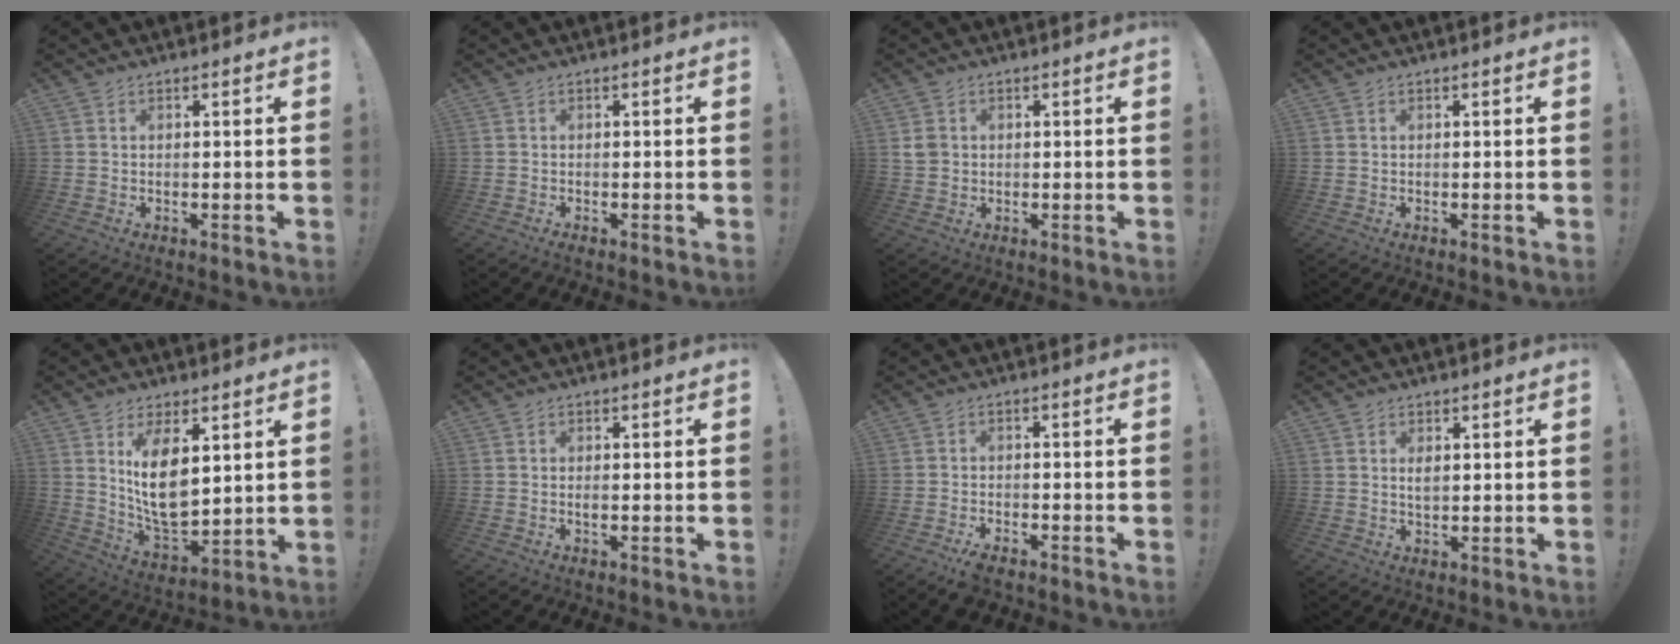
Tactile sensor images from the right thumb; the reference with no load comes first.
{"total": 0.8, "force": [-0.6, 0.0, 0.6], "torque": [-0.008, 0.000, -0.010]}
{"total": 3.1, "force": [0.4, 2.7, 1.5], "torque": [-0.024, 0.006, 0.009]}
{"total": 0.0}
{"total": 13.1, "force": [5.1, 7.2, 9.8], "torque": [-0.177, -0.044, 0.093]}
{"total": 0.7, "force": [-0.2, 0.1, 0.6], "torque": [-0.006, -0.004, -0.004]}
{"total": 4.0, "force": [-3.5, 0.7, 1.9], "torque": [-0.044, 0.003, -0.064]}
{"total": 2.3, "force": [0.9, 1.8, 1.1], "torque": [-0.004, -0.008, 0.012]}